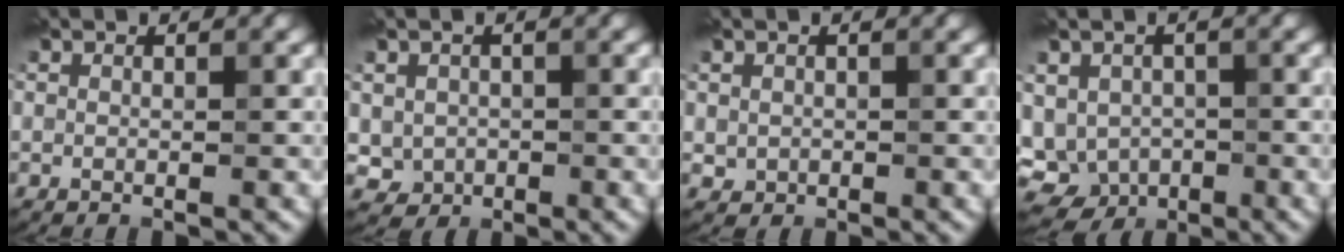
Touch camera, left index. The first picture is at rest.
{"total": 2.8, "force": [-0.3, 2.4, 1.3], "torque": [-0.027, -0.011, -0.001]}
{"total": 1.1, "force": [0.0, 1.0, 0.4], "torque": [-0.008, -0.005, 0.000]}
{"total": 7.2, "force": [-1.8, 5.9, 3.8], "torque": [-0.051, -0.004, -0.028]}